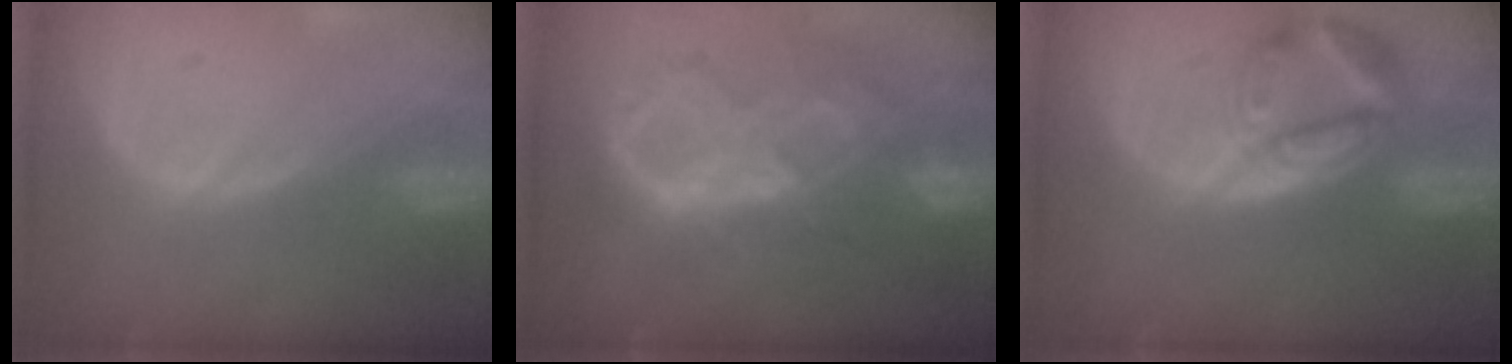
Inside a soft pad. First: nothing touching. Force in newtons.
{"total": 10.6, "press": 9.0, "slide": 5.6}
{"total": 7.9, "press": 7.0, "slide": 3.6}